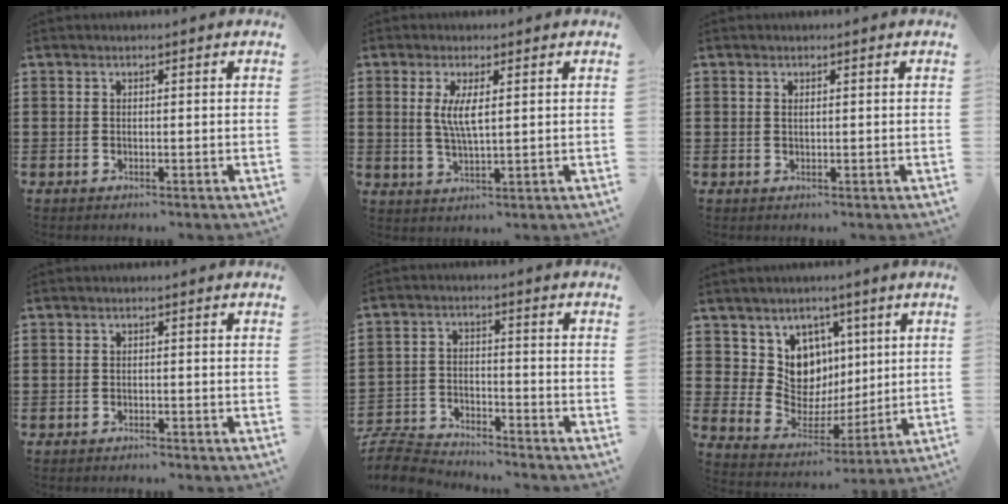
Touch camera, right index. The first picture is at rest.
{"total": 4.5, "force": [1.0, 1.1, 4.2], "torque": [-0.086, 0.002, 0.015]}
{"total": 0.5, "force": [0.2, 0.2, 0.5], "torque": [-0.010, 0.000, 0.004]}
{"total": 0.9, "force": [-0.9, 0.1, 0.0], "torque": [-0.002, 0.002, -0.020]}
{"total": 6.1, "force": [-6.0, 1.0, 0.7], "torque": [-0.034, 0.004, -0.126]}
{"total": 8.9, "force": [3.8, 7.7, 2.1], "torque": [-0.066, -0.038, 0.076]}